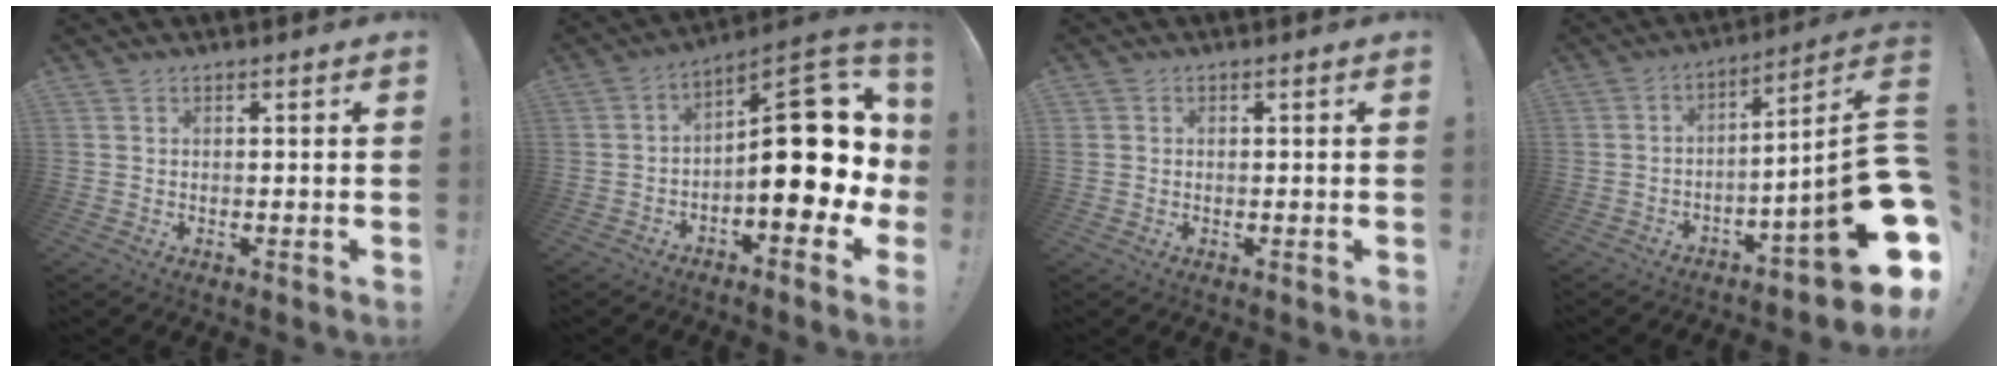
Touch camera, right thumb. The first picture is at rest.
{"total": 19.9, "force": [-1.3, 9.1, 17.6], "torque": [-0.211, 0.007, -0.012]}
{"total": 1.0, "force": [0.0, 1.0, 0.2], "torque": [-0.006, 0.002, 0.000]}
{"total": 15.8, "force": [-5.0, 1.6, 14.9], "torque": [-0.206, 0.010, -0.083]}